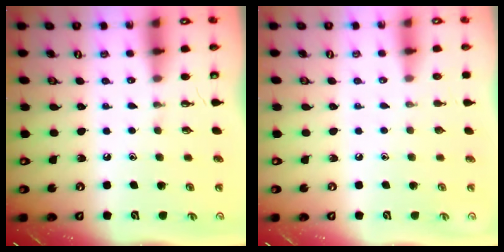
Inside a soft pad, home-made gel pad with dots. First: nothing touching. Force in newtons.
{"total": 0.0}